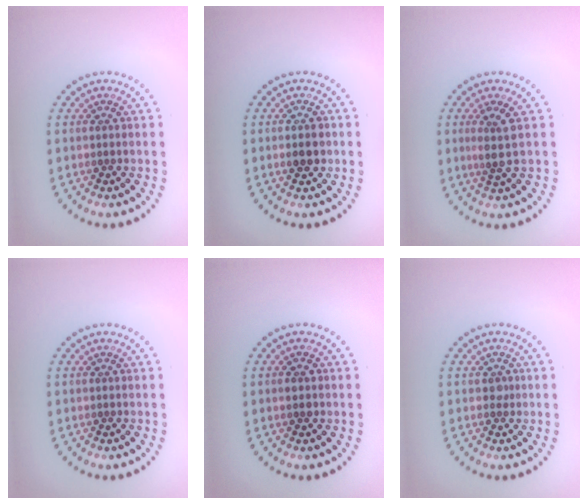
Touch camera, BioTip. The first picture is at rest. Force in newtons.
{"total": 1.8, "press": 1.8, "slide": 0.1}
{"total": 2.3, "press": 1.7, "slide": 1.6}
{"total": 0.0}
{"total": 1.0, "press": 1.0, "slide": 0.1}
{"total": 0.7, "press": 0.6, "slide": 0.4}